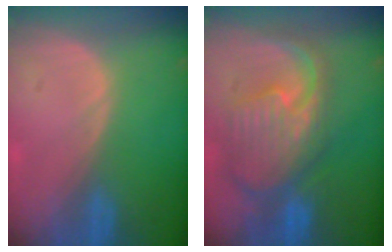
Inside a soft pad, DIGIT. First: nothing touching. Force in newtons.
{"total": 11.6, "press": 10.1, "slide": 5.8}